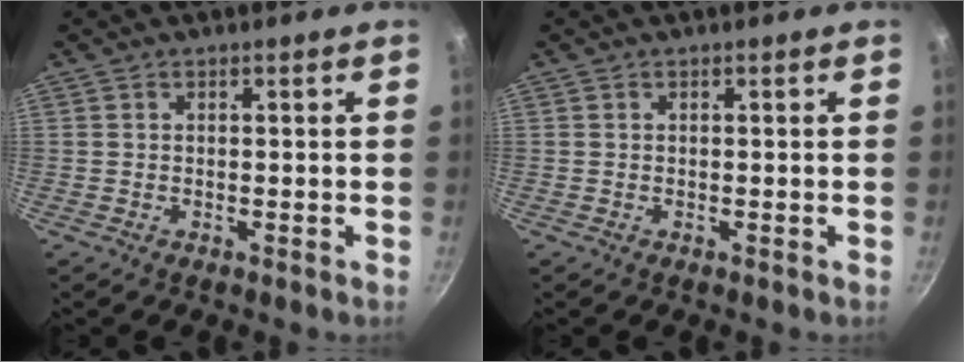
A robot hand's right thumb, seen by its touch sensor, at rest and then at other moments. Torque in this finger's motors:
{"motor_torque": [-0.12, 0.11, -0.04, -0.13, 0.04]}